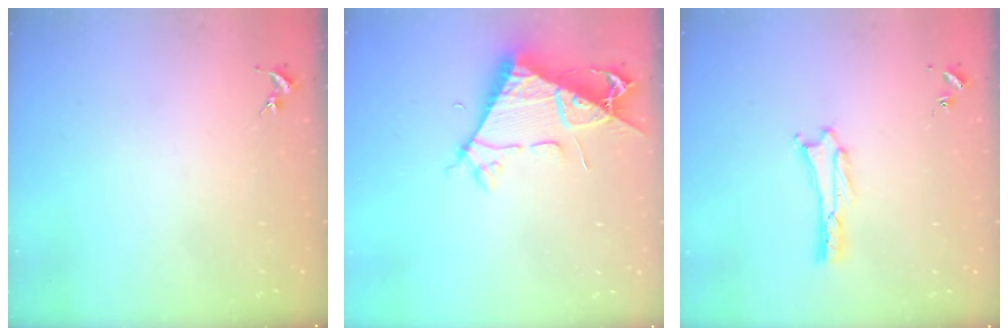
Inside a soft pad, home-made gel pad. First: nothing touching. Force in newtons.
{"total": 7.7, "press": 7.7, "slide": 0.8}
{"total": 1.6, "press": 1.6, "slide": 0.2}